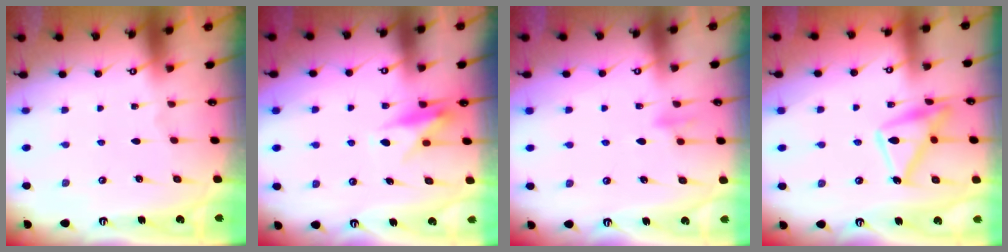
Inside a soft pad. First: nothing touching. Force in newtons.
{"total": 8.8, "press": 8.7, "slide": 0.4}
{"total": 9.0, "press": 8.9, "slide": 1.4}
{"total": 15.2, "press": 15.2, "slide": 1.2}